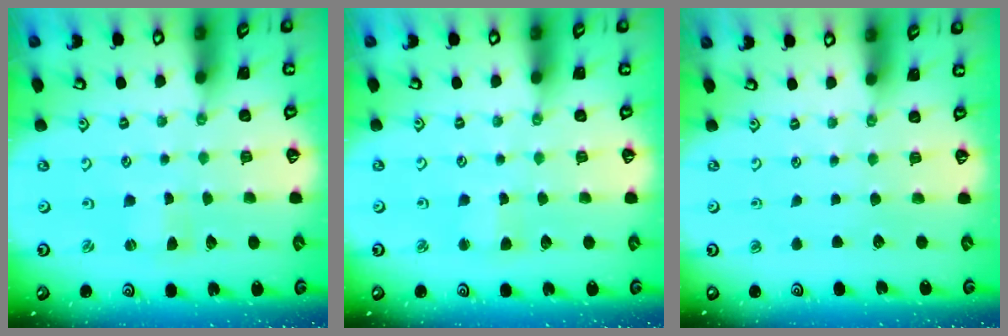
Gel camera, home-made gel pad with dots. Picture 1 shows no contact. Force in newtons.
{"total": 2.7, "press": 2.7, "slide": 0.3}
{"total": 0.0}